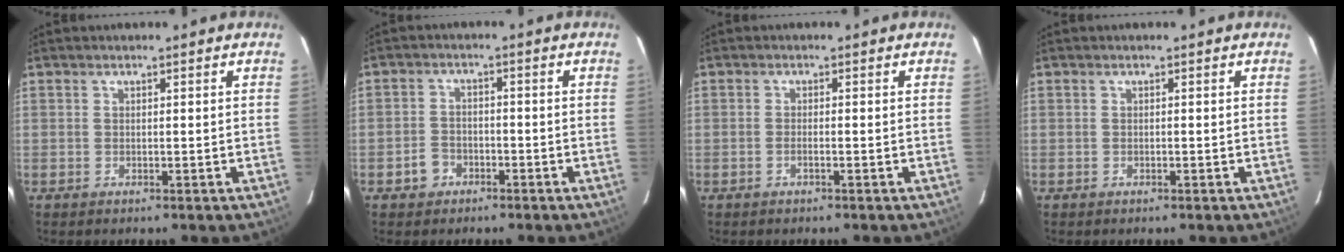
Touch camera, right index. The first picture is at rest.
{"total": 3.1, "force": [-1.7, 2.5, 0.9], "torque": [-0.014, 0.008, -0.030]}
{"total": 0.9, "force": [-0.4, 0.0, 0.8], "torque": [-0.016, 0.001, -0.008]}
{"total": 0.0}